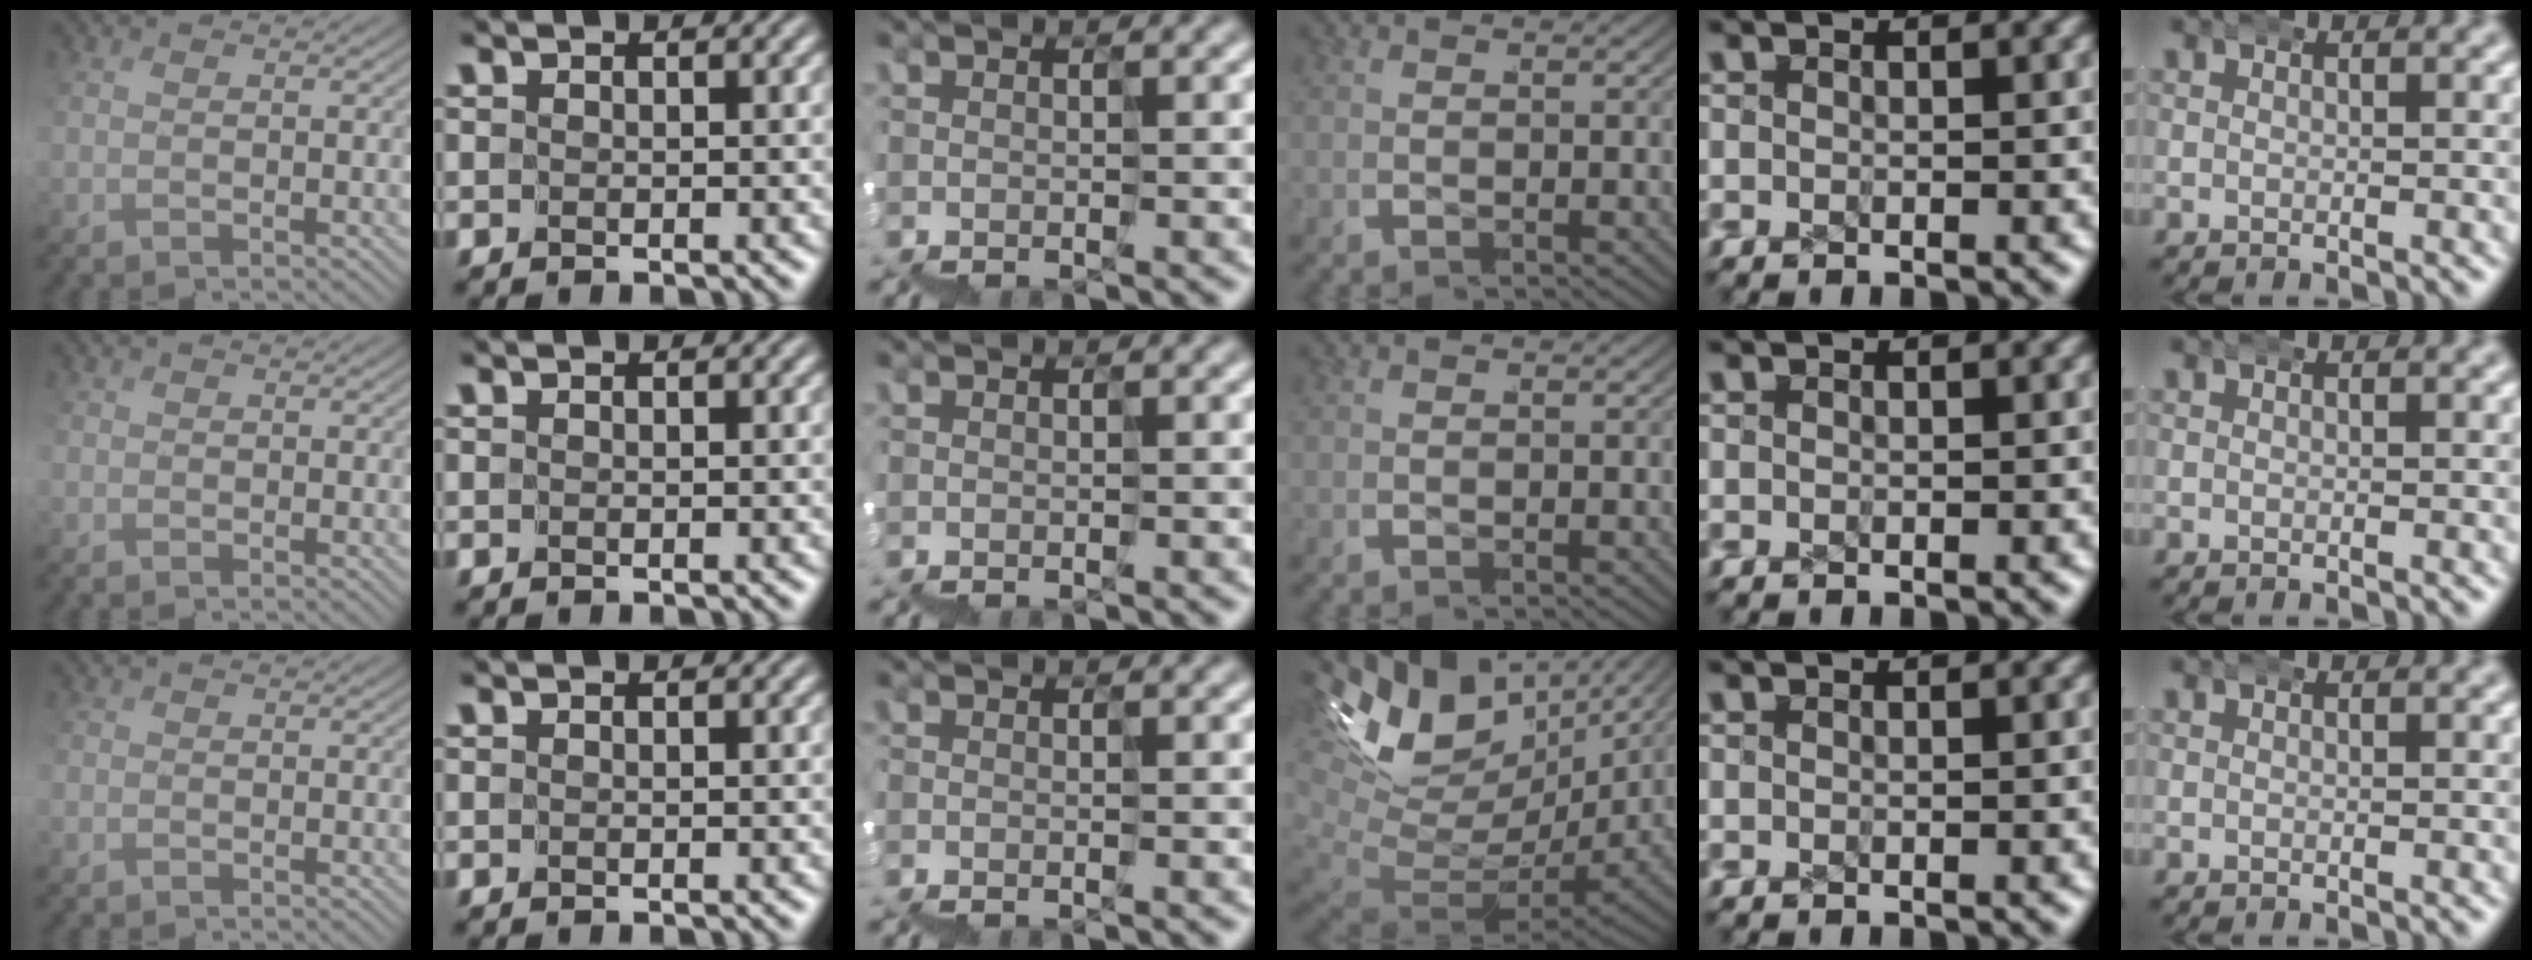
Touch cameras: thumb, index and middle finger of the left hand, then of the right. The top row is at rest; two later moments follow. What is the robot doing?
{"motion": "wrap", "object": "ethernet cable"}